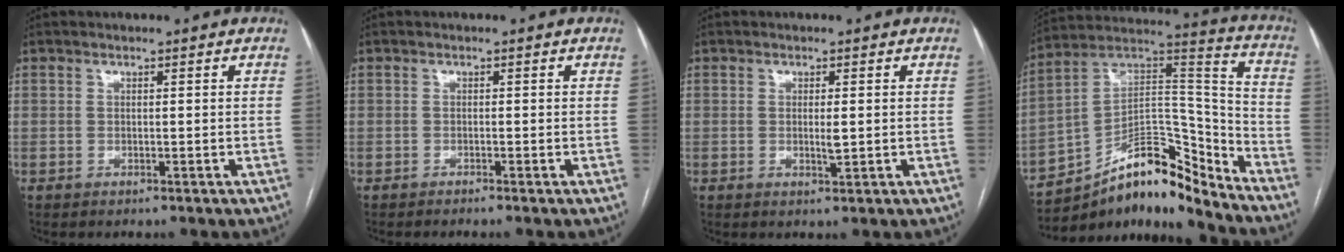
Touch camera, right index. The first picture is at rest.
{"total": 0.9, "force": [-0.8, -0.3, 0.3], "torque": [-0.006, 0.003, -0.015]}
{"total": 1.8, "force": [0.0, 0.3, 1.7], "torque": [-0.030, -0.003, 0.001]}
{"total": 16.4, "force": [-12.5, 5.1, 9.3], "torque": [-0.143, 0.068, -0.208]}